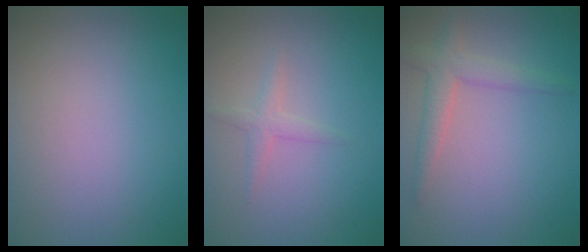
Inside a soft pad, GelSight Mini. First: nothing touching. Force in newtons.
{"total": 1.3, "press": 1.3, "slide": 0.1}
{"total": 2.8, "press": 2.8, "slide": 0.1}